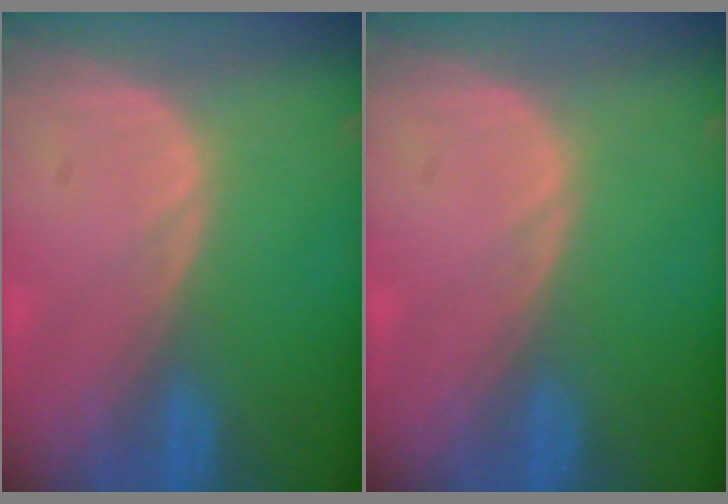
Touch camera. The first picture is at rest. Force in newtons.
{"total": 0.0}